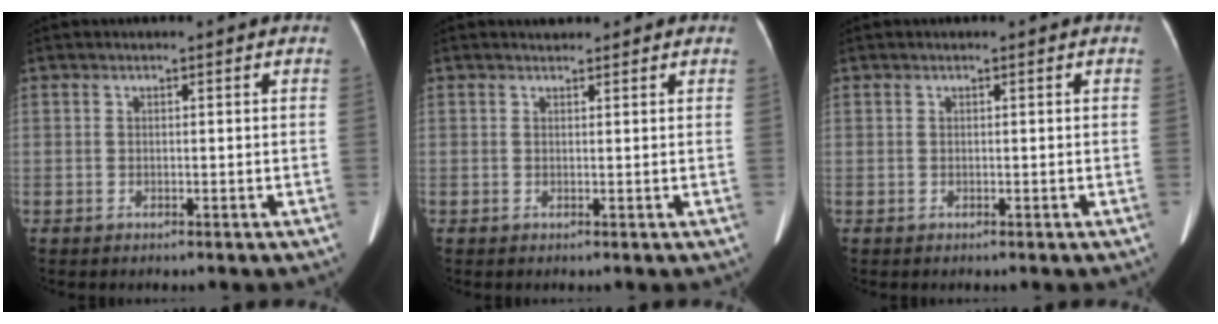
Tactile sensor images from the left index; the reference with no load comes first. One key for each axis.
{"total": 1.5, "fx": 1.3, "fy": 0.7, "fz": 0.0, "tx": 0.000, "ty": 0.014, "tz": 0.018}
{"total": 0.0}